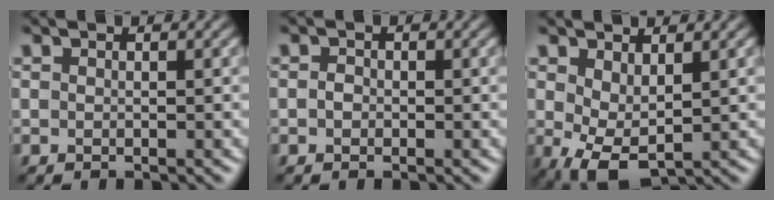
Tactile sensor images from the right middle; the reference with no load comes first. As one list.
[{"total": 0.8, "force": [-0.1, 0.6, 0.4], "torque": [-0.009, 0.000, -0.006]}, {"total": 3.6, "force": [0.3, 1.9, 3.0], "torque": [-0.069, -0.004, 0.011]}]